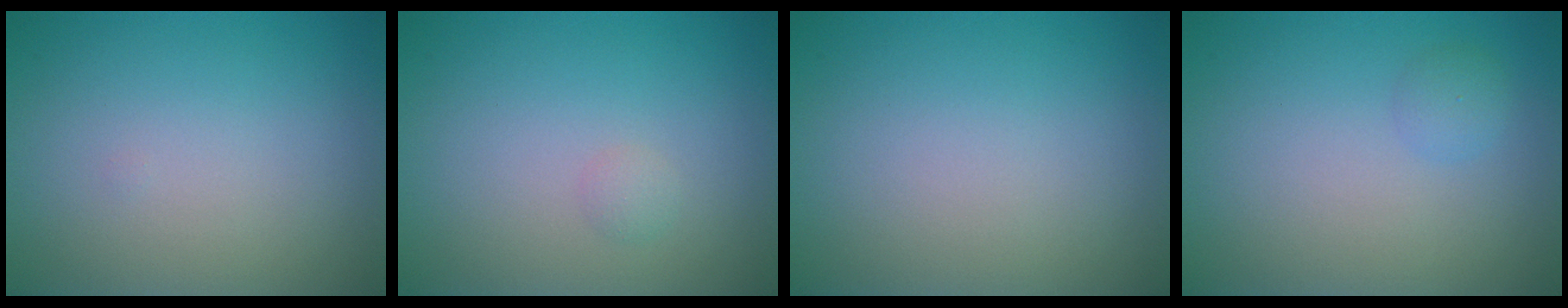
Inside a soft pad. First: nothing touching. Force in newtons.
{"total": 0.7, "press": 0.7, "slide": 0.0}
{"total": 0.0}
{"total": 0.8, "press": 0.8, "slide": 0.0}